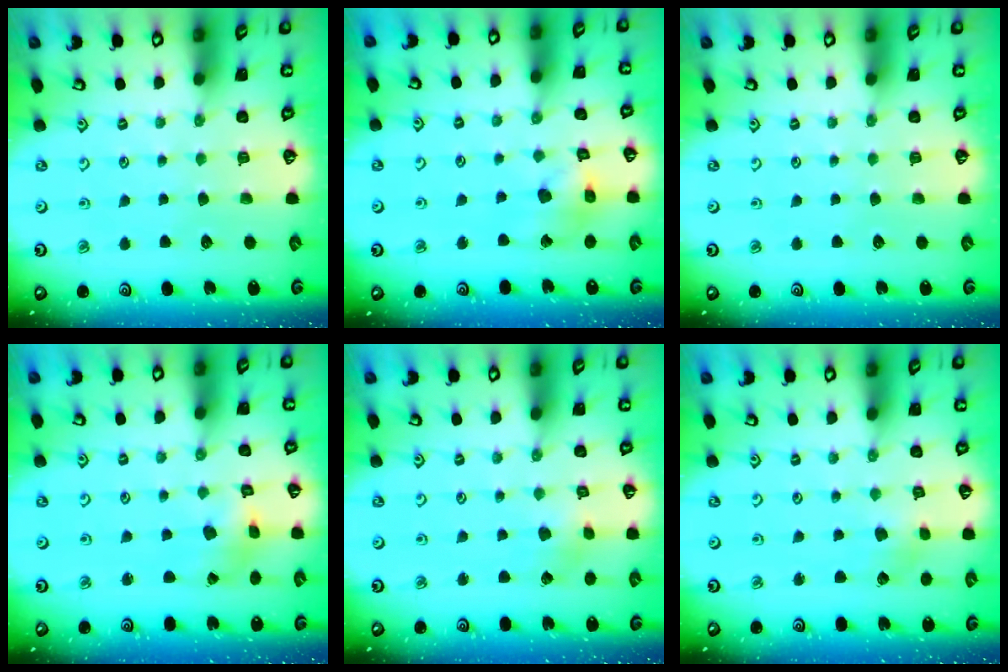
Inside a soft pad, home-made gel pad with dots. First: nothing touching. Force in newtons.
{"total": 11.9, "press": 11.8, "slide": 1.5}
{"total": 0.0}
{"total": 3.8, "press": 3.7, "slide": 0.8}
{"total": 2.7, "press": 2.6, "slide": 0.3}
{"total": 1.9, "press": 1.9, "slide": 0.2}